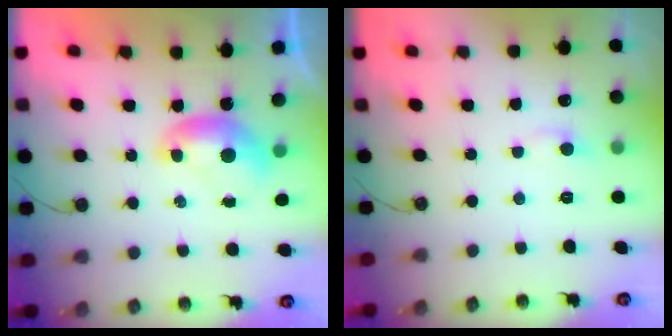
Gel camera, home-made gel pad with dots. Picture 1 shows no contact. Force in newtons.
{"total": 1.1, "press": 1.0, "slide": 0.4}